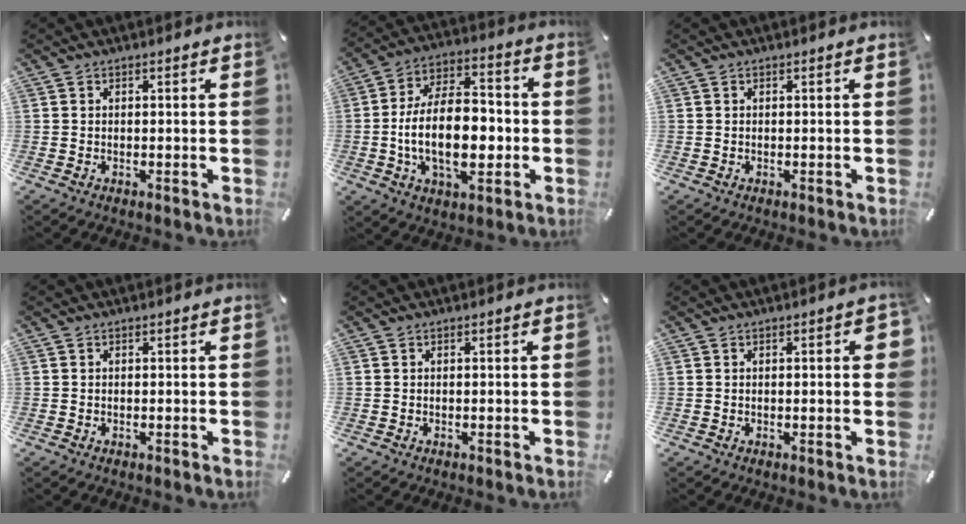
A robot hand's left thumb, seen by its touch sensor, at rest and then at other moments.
{"total": 17.4, "force": [-3.3, 9.9, 14.0], "torque": [-0.271, 0.005, -0.062]}
{"total": 0.0}
{"total": 0.0}
{"total": 0.0}
{"total": 3.0, "force": [0.4, 1.0, 2.9], "torque": [-0.029, -0.003, 0.000]}